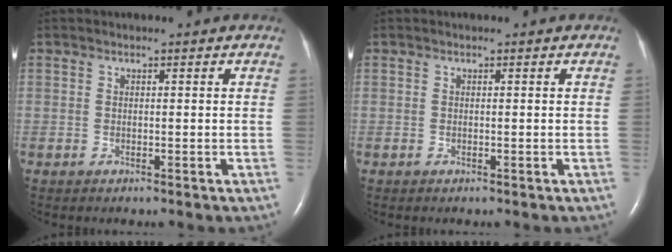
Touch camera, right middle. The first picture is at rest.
{"total": 0.0}